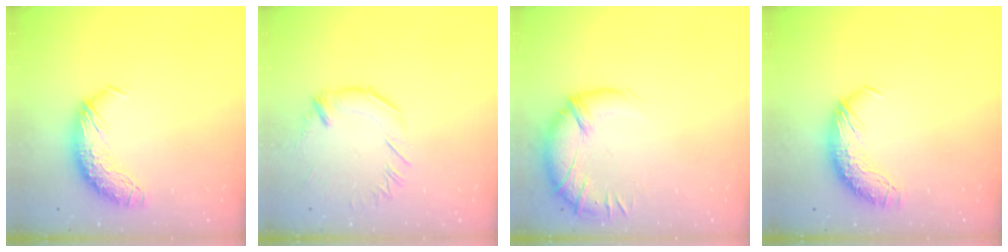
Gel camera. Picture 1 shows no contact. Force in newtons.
{"total": 2.3, "press": 2.3, "slide": 0.6}
{"total": 3.1, "press": 1.7, "slide": 2.7}
{"total": 0.0}